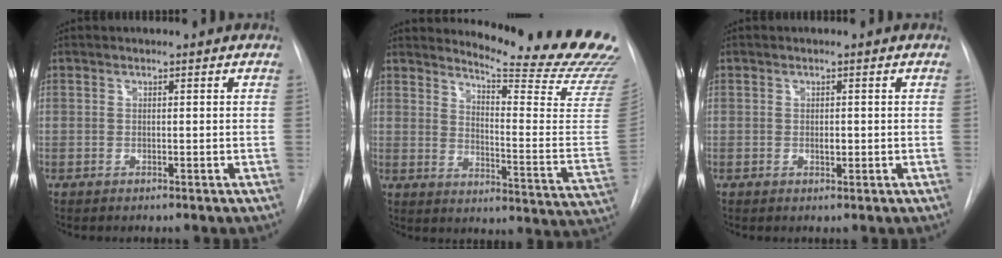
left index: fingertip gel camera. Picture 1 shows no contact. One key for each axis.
{"total": 21.4, "fx": 19.9, "fy": 0.1, "fz": 7.7, "tx": -0.112, "ty": -0.143, "tz": 0.235}
{"total": 0.9, "fx": 0.0, "fy": 0.5, "fz": 0.8, "tx": -0.010, "ty": 0.000, "tz": 0.001}